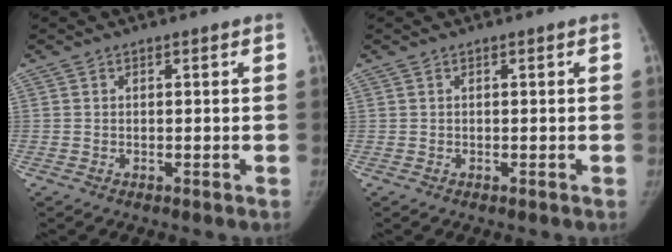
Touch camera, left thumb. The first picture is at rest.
{"total": 0.0}